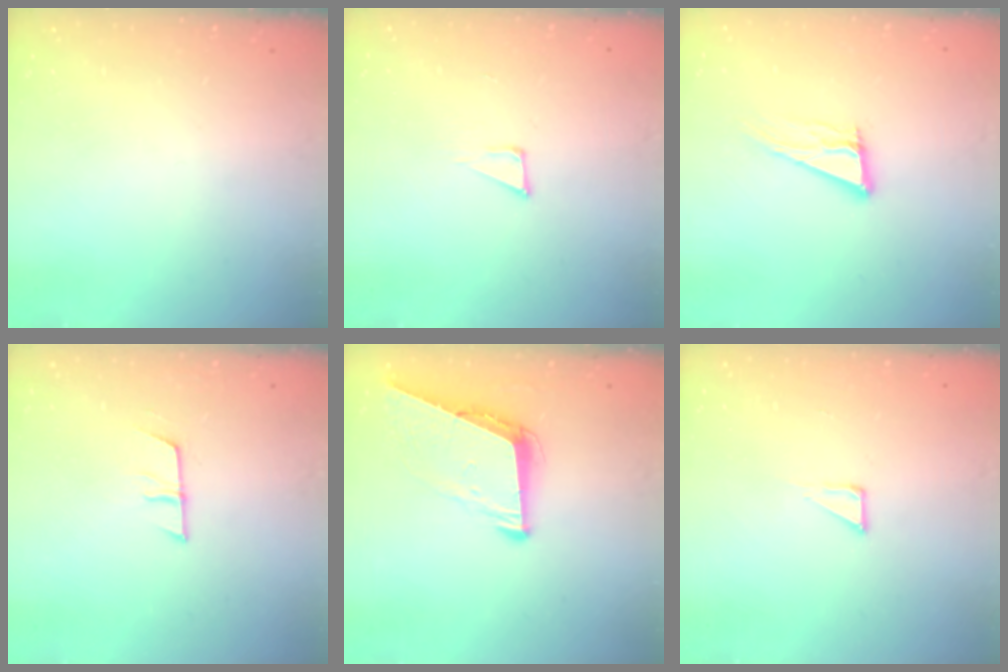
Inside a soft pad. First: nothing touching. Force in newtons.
{"total": 5.0, "press": 4.9, "slide": 0.8}
{"total": 12.4, "press": 11.9, "slide": 3.3}
{"total": 7.2, "press": 7.1, "slide": 0.5}
{"total": 8.3, "press": 7.8, "slide": 3.1}
{"total": 2.1, "press": 2.1, "slide": 0.1}